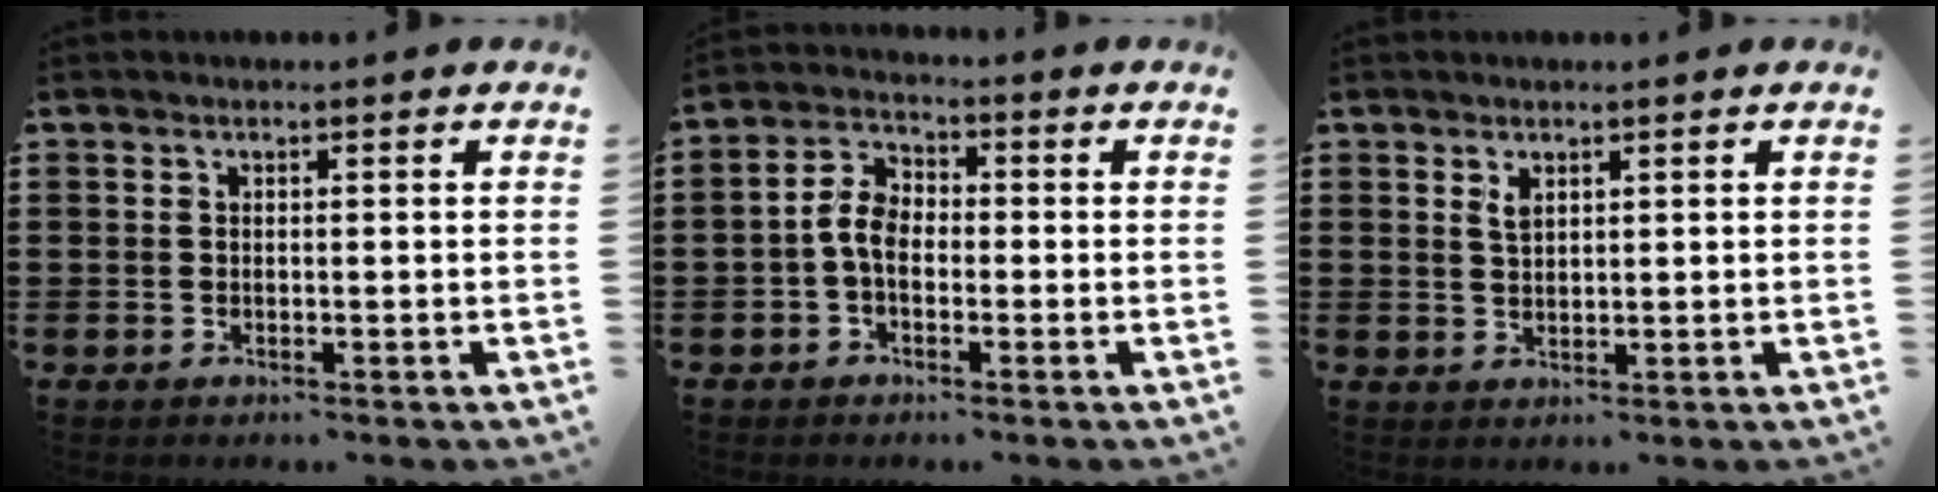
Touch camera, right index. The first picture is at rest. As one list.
[{"total": 5.0, "force": [-1.1, 3.0, 3.9], "torque": [-0.093, 0.003, -0.027]}, {"total": 1.8, "force": [1.1, 0.9, 1.1], "torque": [-0.026, 0.003, 0.020]}]